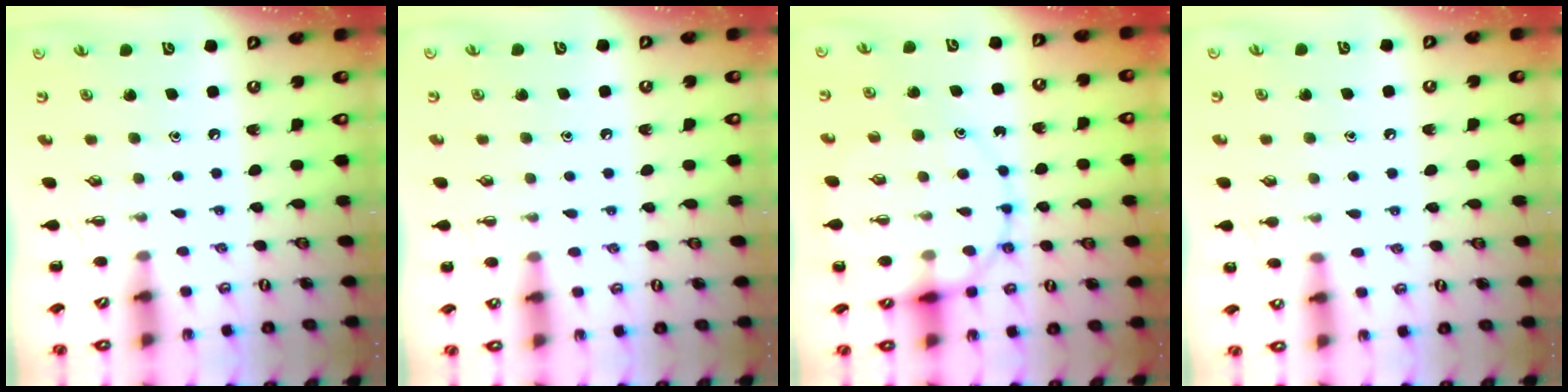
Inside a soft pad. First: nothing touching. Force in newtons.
{"total": 3.6, "press": 3.5, "slide": 1.1}
{"total": 14.2, "press": 14.0, "slide": 2.4}
{"total": 4.4, "press": 4.1, "slide": 1.6}